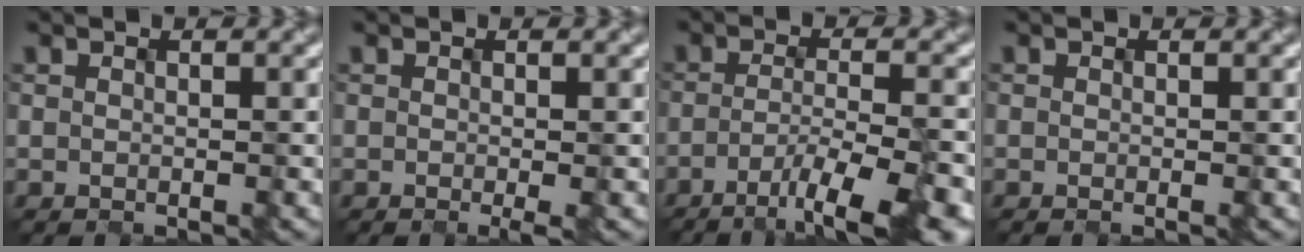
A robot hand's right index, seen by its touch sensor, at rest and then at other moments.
{"total": 0.7, "force": [-0.2, 0.0, 0.6], "torque": [-0.012, -0.004, -0.001]}
{"total": 6.5, "force": [-3.7, 1.1, 5.2], "torque": [-0.073, 0.000, -0.061]}
{"total": 0.0}